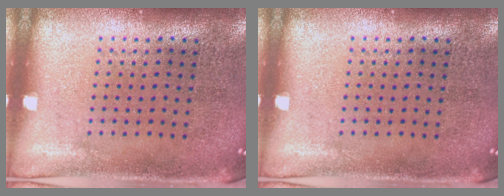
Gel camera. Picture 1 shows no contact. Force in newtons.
{"total": 0.0}